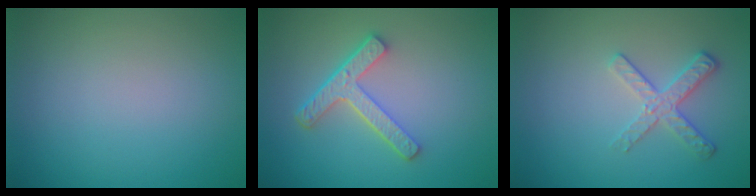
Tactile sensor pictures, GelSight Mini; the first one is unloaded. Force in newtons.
{"total": 4.2, "press": 3.2, "slide": 2.8}
{"total": 2.6, "press": 2.4, "slide": 1.2}